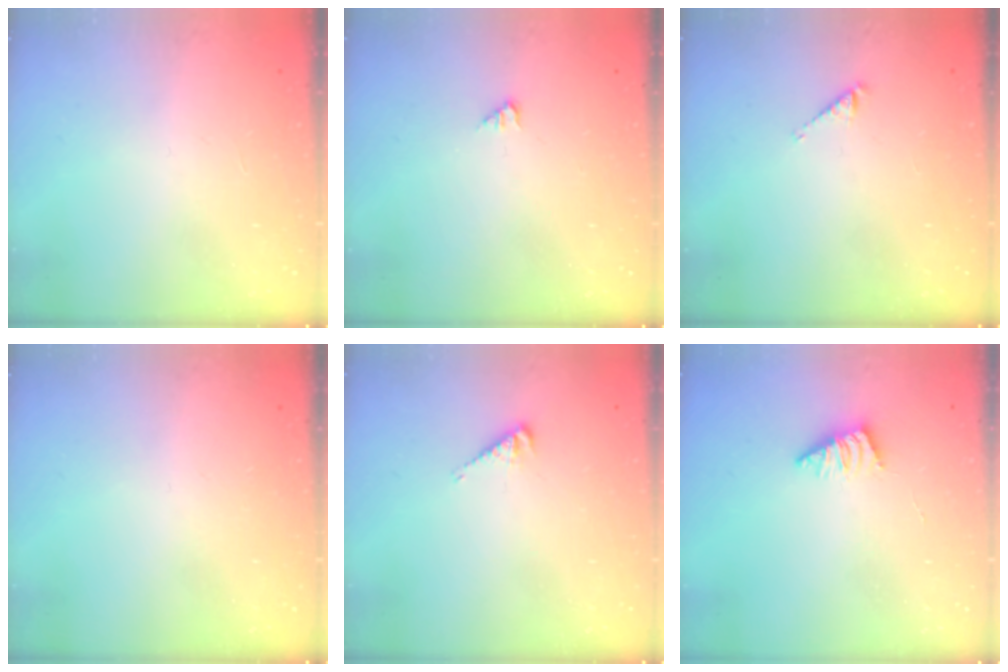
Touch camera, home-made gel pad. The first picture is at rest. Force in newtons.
{"total": 1.2, "press": 1.1, "slide": 0.2}
{"total": 3.8, "press": 3.8, "slide": 0.6}
{"total": 0.0}
{"total": 3.6, "press": 3.5, "slide": 0.5}
{"total": 1.5, "press": 1.4, "slide": 0.4}